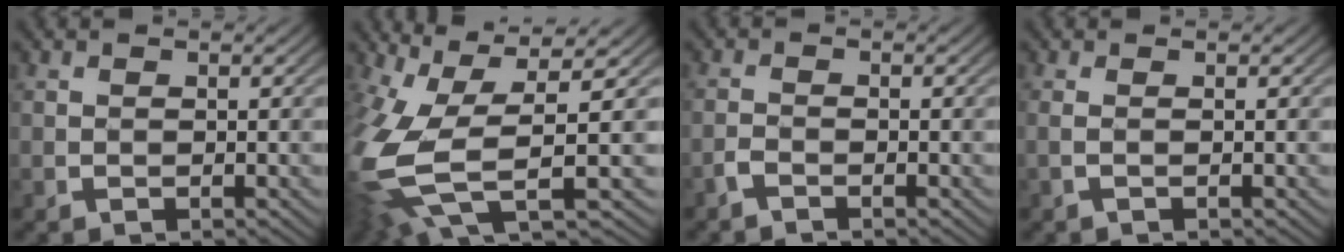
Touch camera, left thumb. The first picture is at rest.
{"total": 14.8, "force": [-2.6, 6.7, 12.9], "torque": [-0.302, -0.034, -0.029]}
{"total": 1.9, "force": [-1.8, 0.3, 0.4], "torque": [-0.012, 0.005, -0.040]}
{"total": 0.5, "force": [-0.1, -0.2, 0.5], "torque": [-0.012, -0.001, -0.002]}